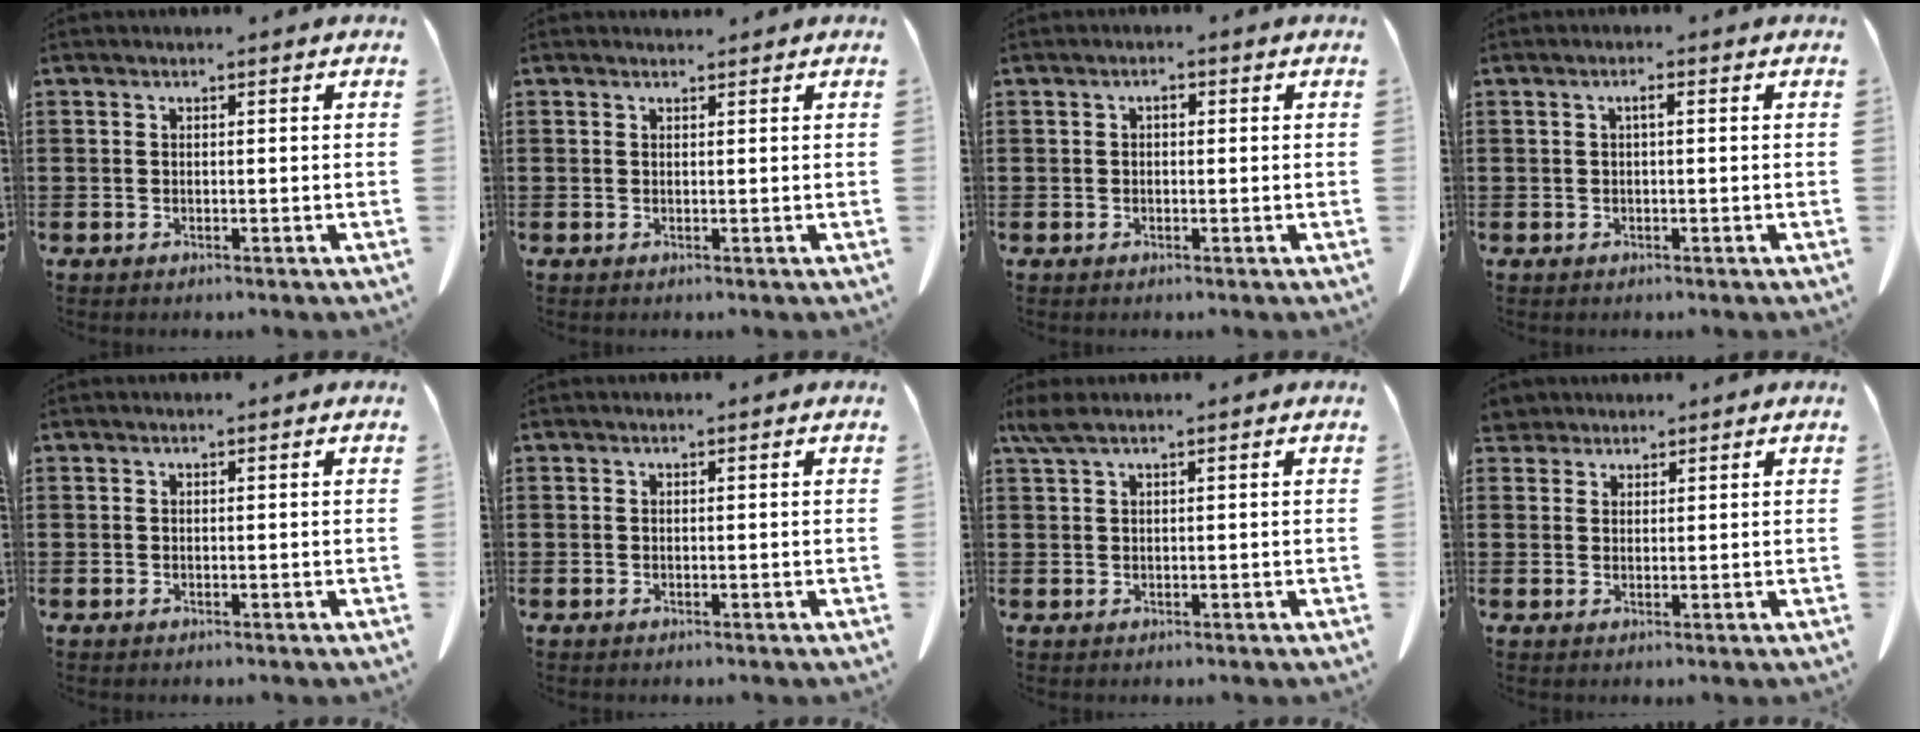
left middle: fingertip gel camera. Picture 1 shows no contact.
{"total": 0.7, "force": [0.6, 0.2, 0.1], "torque": [-0.003, 0.001, 0.012]}
{"total": 1.2, "force": [0.0, 0.6, 1.0], "torque": [-0.021, 0.003, -0.001]}
{"total": 1.3, "force": [0.0, 0.2, 1.3], "torque": [-0.023, 0.000, -0.001]}
{"total": 0.0}
{"total": 0.0}
{"total": 2.1, "force": [1.2, 0.3, 1.7], "torque": [-0.037, -0.002, 0.024]}
{"total": 2.6, "force": [2.3, 1.1, 0.4], "torque": [-0.018, 0.003, 0.046]}